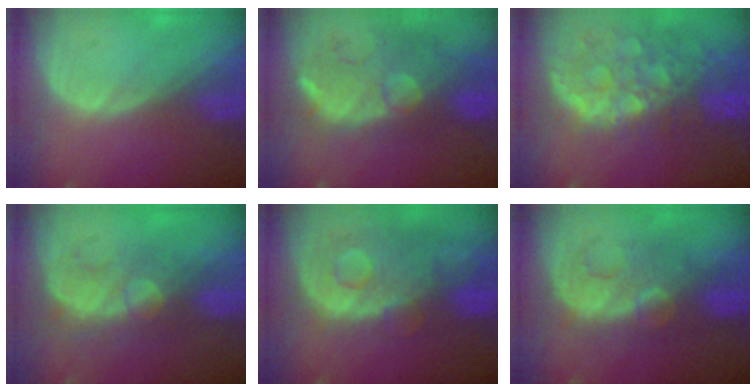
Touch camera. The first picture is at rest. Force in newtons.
{"total": 11.3, "press": 10.5, "slide": 4.2}
{"total": 12.2, "press": 10.1, "slide": 6.8}
{"total": 8.7, "press": 7.6, "slide": 4.3}
{"total": 11.2, "press": 9.7, "slide": 5.5}
{"total": 8.0, "press": 8.0, "slide": 0.7}